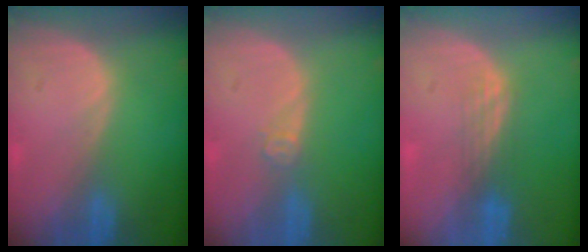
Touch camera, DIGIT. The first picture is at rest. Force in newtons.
{"total": 1.7, "press": 1.4, "slide": 1.0}
{"total": 3.0, "press": 2.5, "slide": 1.6}